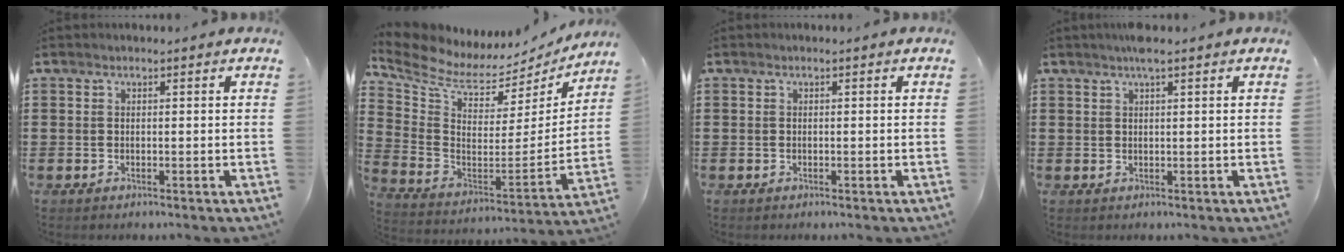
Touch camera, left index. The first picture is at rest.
{"total": 6.1, "force": [5.3, 2.4, 1.9], "torque": [-0.076, -0.051, 0.088]}
{"total": 0.0}
{"total": 2.1, "force": [1.5, 0.1, 1.5], "torque": [-0.031, 0.002, 0.026]}